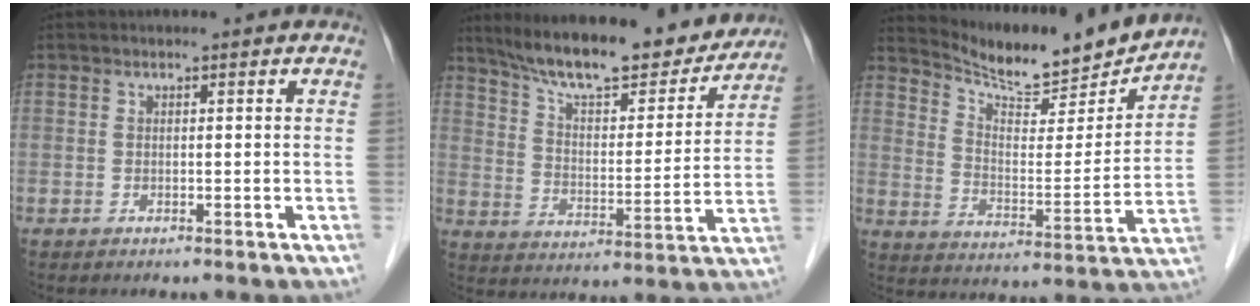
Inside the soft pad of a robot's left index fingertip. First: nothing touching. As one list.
[{"total": 20.7, "force": [18.1, 4.4, 9.1], "torque": [-0.142, -0.004, 0.265]}, {"total": 15.3, "force": [14.6, 1.5, 4.4], "torque": [-0.082, -0.022, 0.223]}]